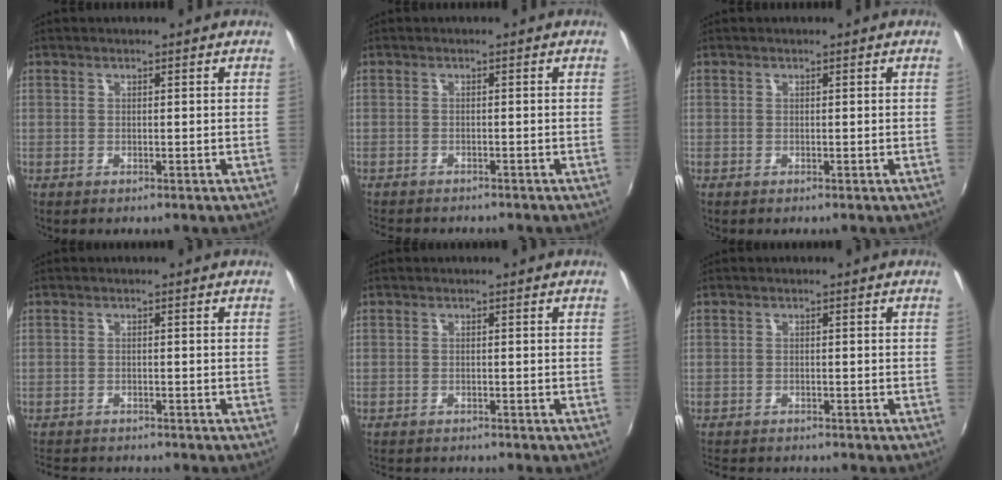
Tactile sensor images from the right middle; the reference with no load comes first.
{"total": 4.5, "force": [-4.1, 1.0, 1.4], "torque": [-0.039, -0.015, -0.065]}
{"total": 0.0}
{"total": 6.9, "force": [-6.4, 1.4, 1.9], "torque": [-0.057, -0.012, -0.102]}
{"total": 4.5, "force": [-4.3, 0.7, 1.3], "torque": [-0.037, -0.014, -0.068]}
{"total": 6.2, "force": [-5.8, 1.2, 1.8], "torque": [-0.052, -0.014, -0.092]}